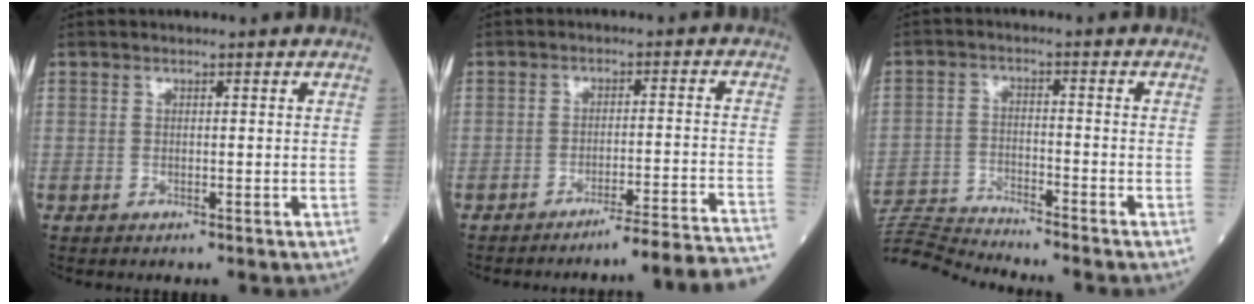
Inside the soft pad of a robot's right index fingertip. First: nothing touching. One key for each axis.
{"total": 14.3, "fx": -13.4, "fy": -2.4, "fz": 4.3, "tx": -0.009, "ty": -0.006, "tz": -0.170}
{"total": 9.0, "fx": -8.6, "fy": -2.6, "fz": 0.2, "tx": -0.011, "ty": -0.002, "tz": -0.162}